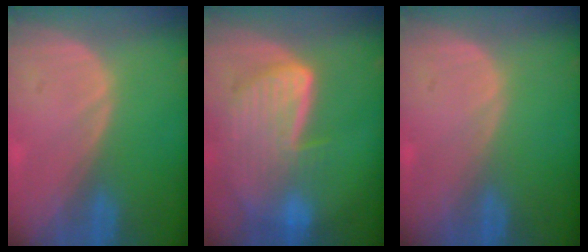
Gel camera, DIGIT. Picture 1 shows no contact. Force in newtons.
{"total": 9.3, "press": 8.1, "slide": 4.6}
{"total": 0.0}